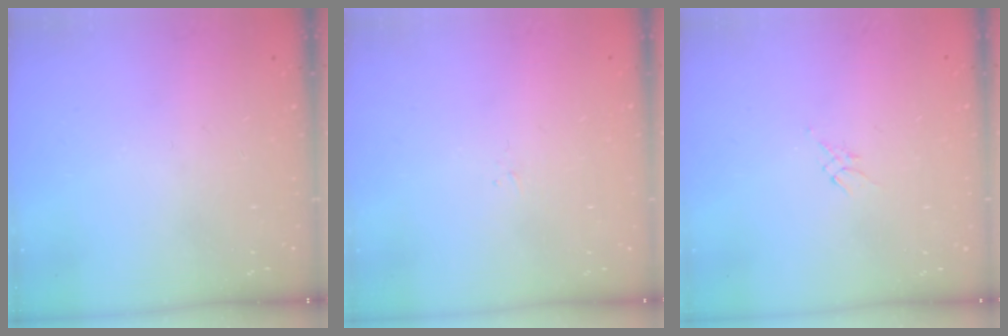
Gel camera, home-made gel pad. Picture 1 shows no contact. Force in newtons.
{"total": 1.6, "press": 1.5, "slide": 0.3}
{"total": 3.5, "press": 3.4, "slide": 0.8}